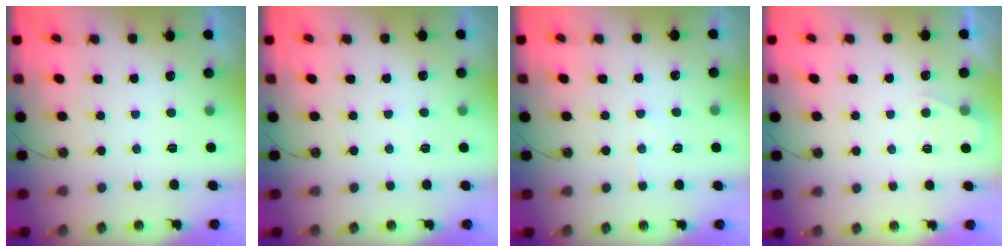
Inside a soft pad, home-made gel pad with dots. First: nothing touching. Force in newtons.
{"total": 3.6, "press": 3.5, "slide": 0.5}
{"total": 5.3, "press": 5.3, "slide": 0.6}
{"total": 3.1, "press": 3.1, "slide": 0.4}